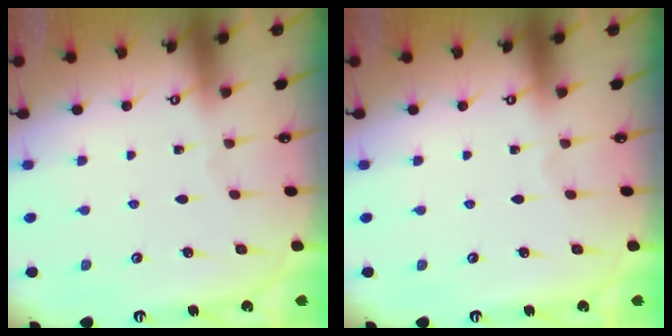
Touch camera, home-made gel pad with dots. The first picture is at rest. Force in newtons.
{"total": 0.0}